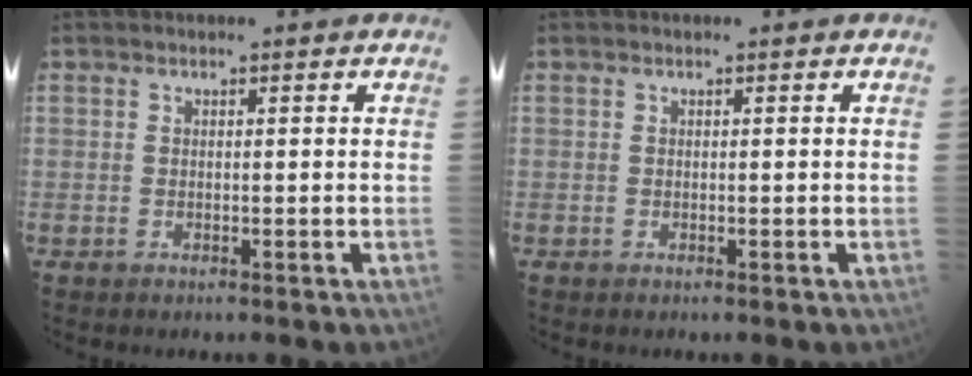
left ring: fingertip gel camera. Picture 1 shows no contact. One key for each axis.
{"total": 0.0}